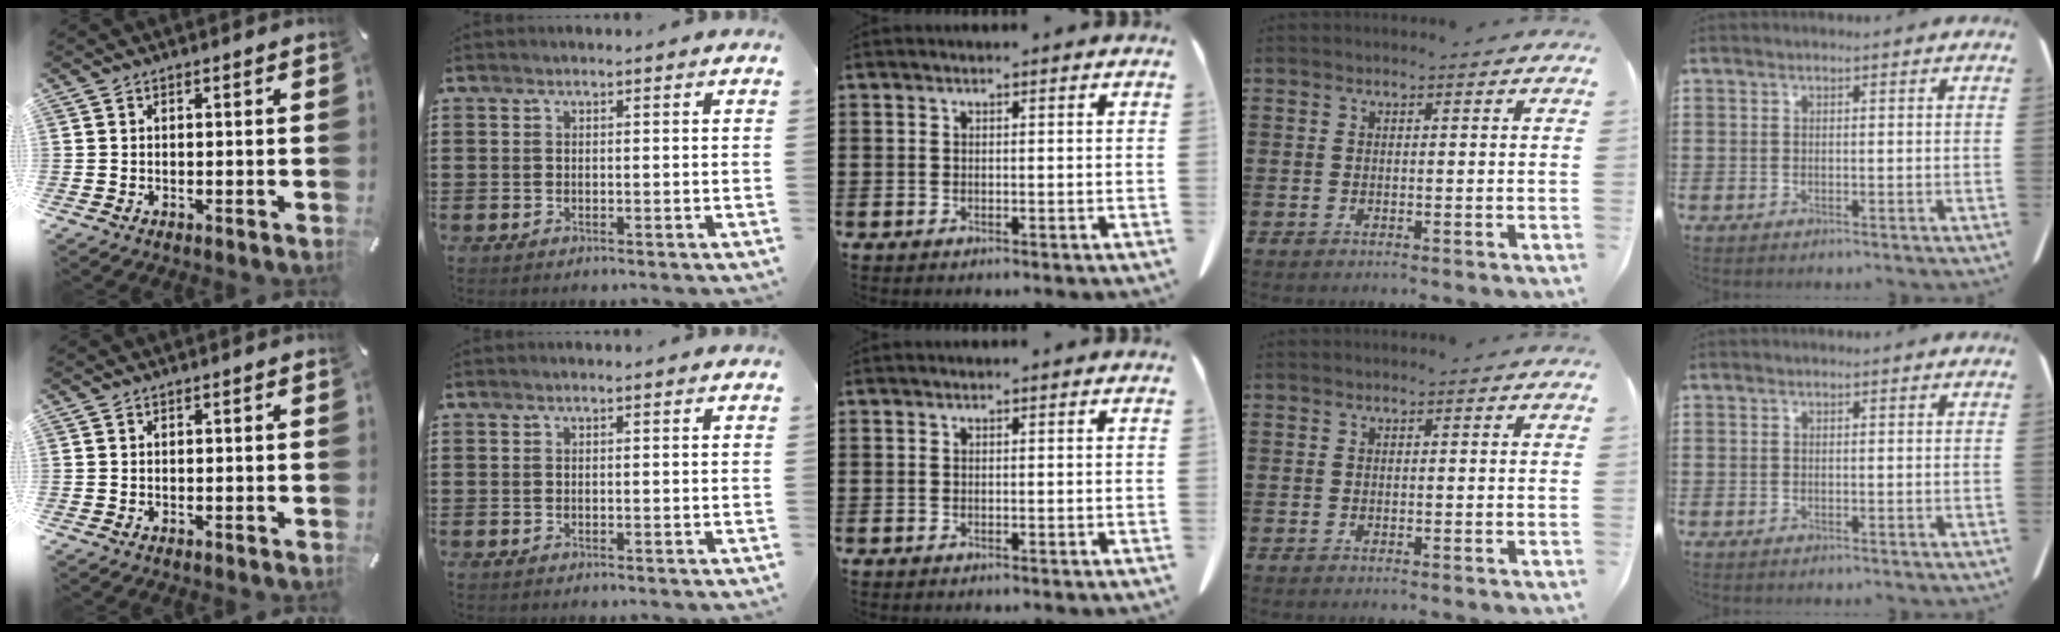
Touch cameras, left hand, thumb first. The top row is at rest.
{}